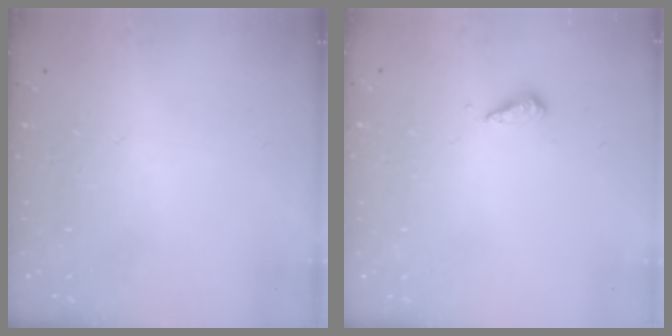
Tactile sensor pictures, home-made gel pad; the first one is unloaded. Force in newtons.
{"total": 2.8, "press": 2.8, "slide": 0.7}